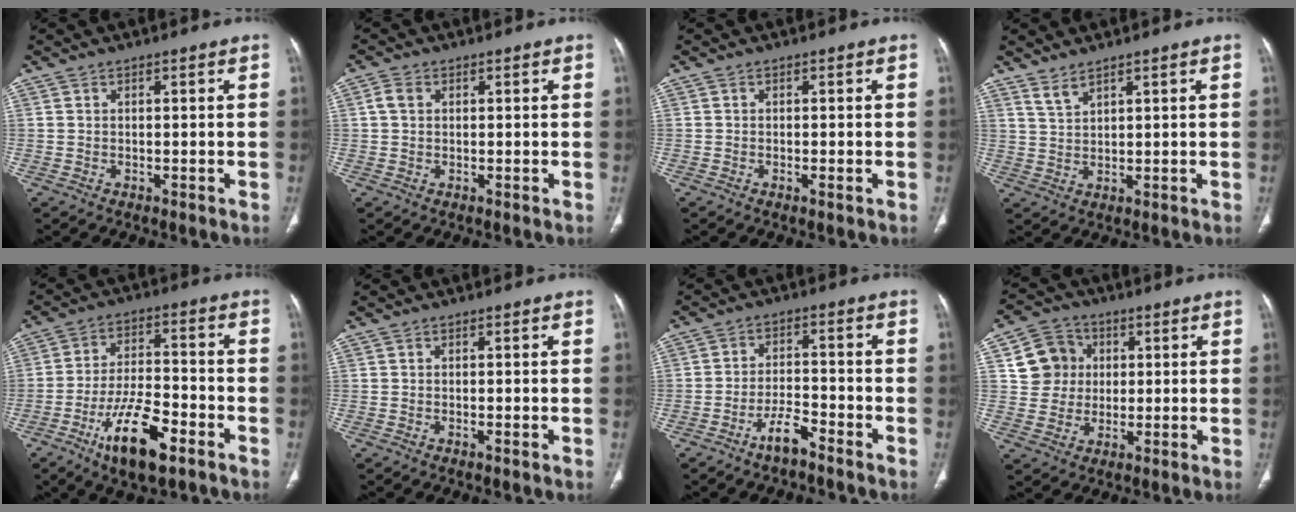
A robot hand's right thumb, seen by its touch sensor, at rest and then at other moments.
{"total": 2.3, "force": [0.6, 1.7, 1.4], "torque": [-0.031, 0.007, 0.011]}
{"total": 1.0, "force": [-0.4, 0.2, 0.9], "torque": [-0.017, -0.002, -0.007]}
{"total": 2.8, "force": [2.4, 0.6, 1.2], "torque": [-0.024, -0.014, 0.056]}
{"total": 13.5, "force": [-7.1, 4.9, 10.3], "torque": [-0.175, 0.031, -0.120]}
{"total": 0.7, "force": [-0.3, 0.1, 0.7], "torque": [-0.012, -0.002, -0.005]}
{"total": 5.2, "force": [-3.9, 1.7, 3.0], "torque": [-0.049, 0.031, -0.074]}
{"total": 9.0, "force": [1.8, 8.4, 2.5], "torque": [-0.012, 0.006, 0.028]}